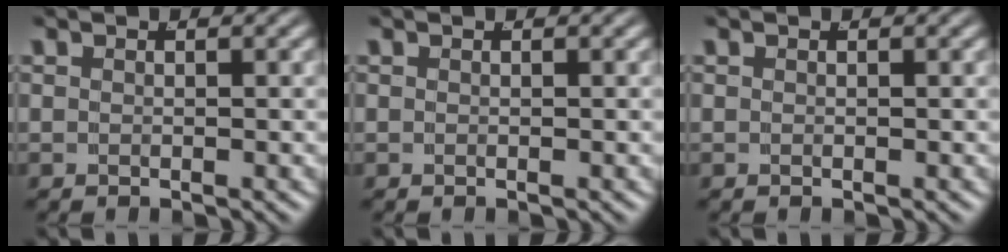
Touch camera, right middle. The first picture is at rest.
{"total": 0.0}
{"total": 0.0}